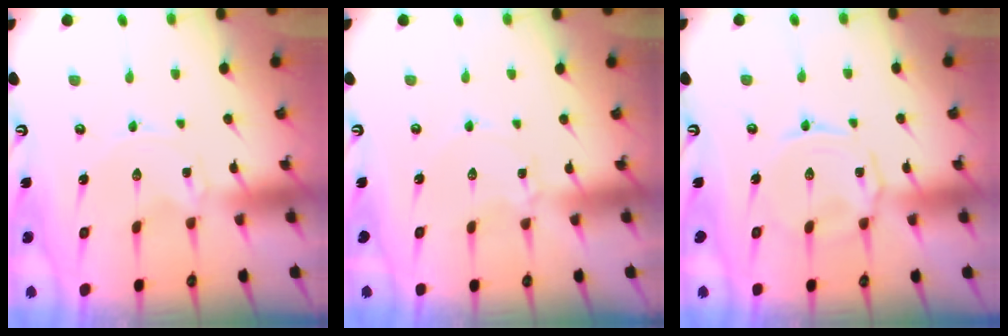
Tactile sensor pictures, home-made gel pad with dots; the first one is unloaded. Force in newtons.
{"total": 2.4, "press": 2.4, "slide": 0.3}
{"total": 2.8, "press": 2.8, "slide": 0.6}